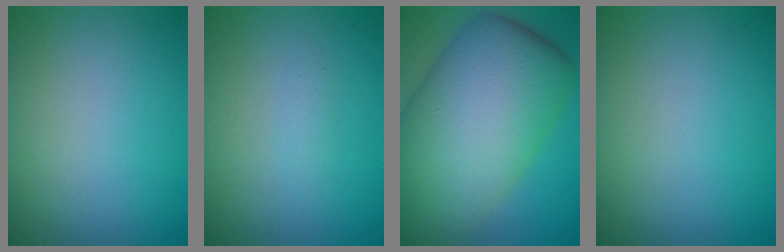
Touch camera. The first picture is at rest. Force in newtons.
{"total": 0.8, "press": 0.8, "slide": 0.1}
{"total": 16.5, "press": 16.4, "slide": 0.7}
{"total": 0.0}